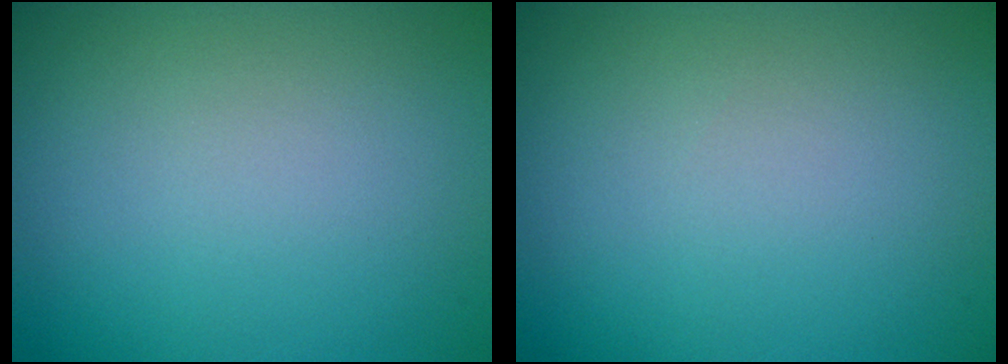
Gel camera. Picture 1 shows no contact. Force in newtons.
{"total": 0.0}